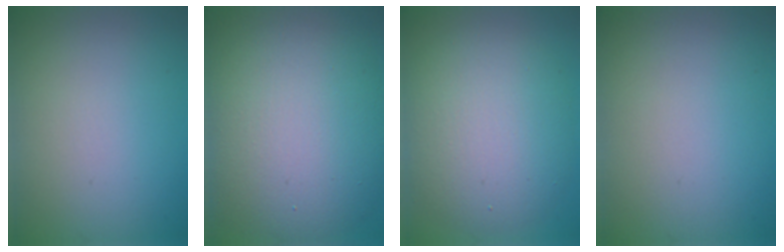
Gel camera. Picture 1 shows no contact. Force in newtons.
{"total": 12.8, "press": 12.7, "slide": 0.9}
{"total": 7.8, "press": 7.8, "slide": 0.5}
{"total": 0.0}